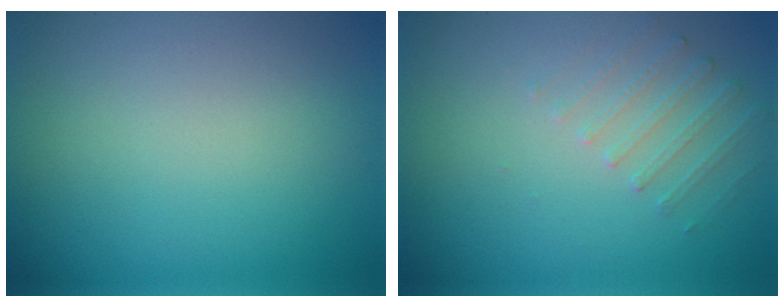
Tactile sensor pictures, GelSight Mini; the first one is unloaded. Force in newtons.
{"total": 1.5, "press": 1.0, "slide": 1.1}